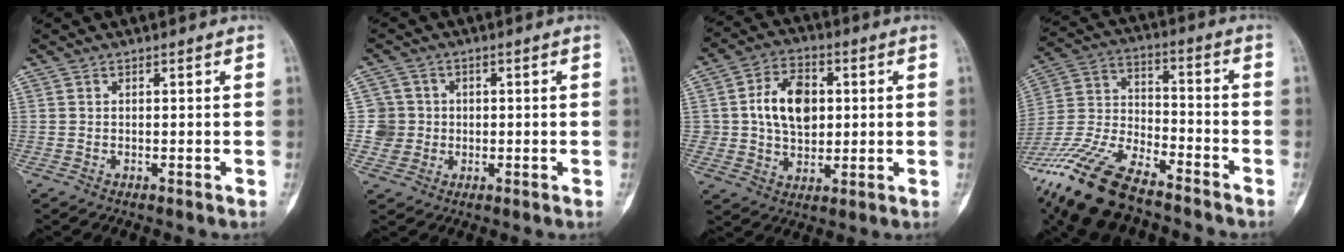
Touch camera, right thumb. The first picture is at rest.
{"total": 5.2, "force": [0.0, 5.2, 0.2], "torque": [0.033, 0.011, -0.005]}
{"total": 11.8, "force": [1.7, 8.4, 8.1], "torque": [-0.102, 0.004, 0.031]}
{"total": 19.6, "force": [-14.4, 6.7, 11.4], "torque": [-0.254, 0.036, -0.275]}